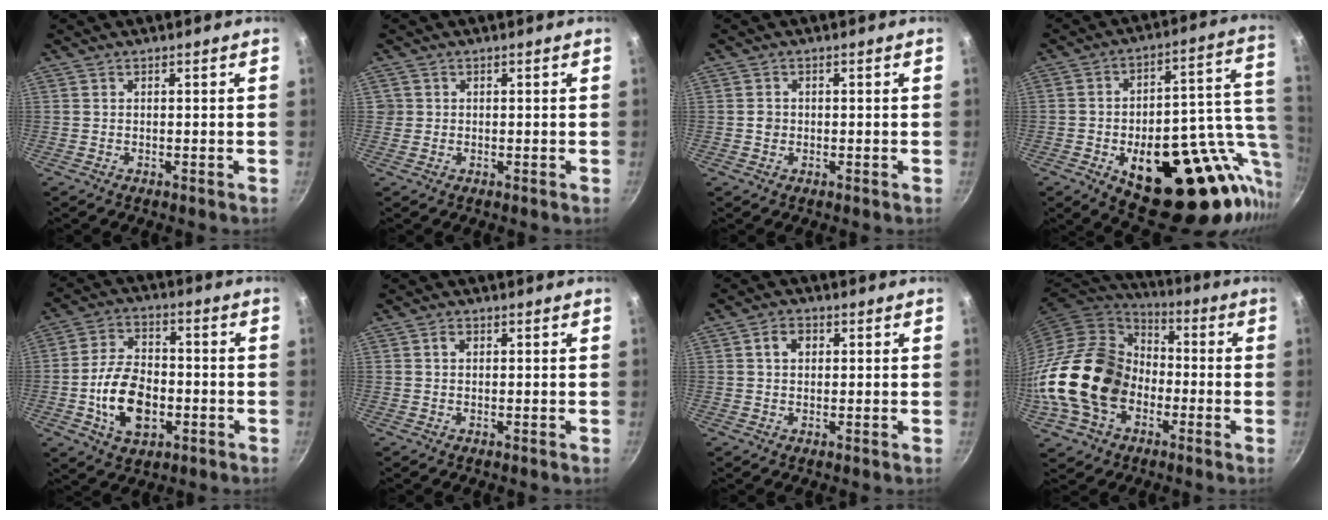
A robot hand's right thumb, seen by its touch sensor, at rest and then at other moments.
{"total": 1.3, "force": [0.1, 1.3, 0.2], "torque": [0.007, 0.006, 0.000]}
{"total": 1.5, "force": [-0.2, 1.4, 0.6], "torque": [-0.002, 0.006, -0.003]}
{"total": 29.7, "force": [-7.4, 14.6, 24.8], "torque": [-0.286, 0.014, -0.088]}
{"total": 13.1, "force": [-3.1, 8.3, 9.6], "torque": [-0.155, 0.023, -0.055]}
{"total": 1.5, "force": [0.4, 1.1, 0.9], "torque": [-0.012, 0.004, 0.005]}
{"total": 3.5, "force": [0.8, 2.6, 2.1], "torque": [-0.022, 0.006, 0.011]}
{"total": 21.9, "force": [-4.7, 16.6, 13.5], "torque": [-0.236, 0.048, -0.090]}